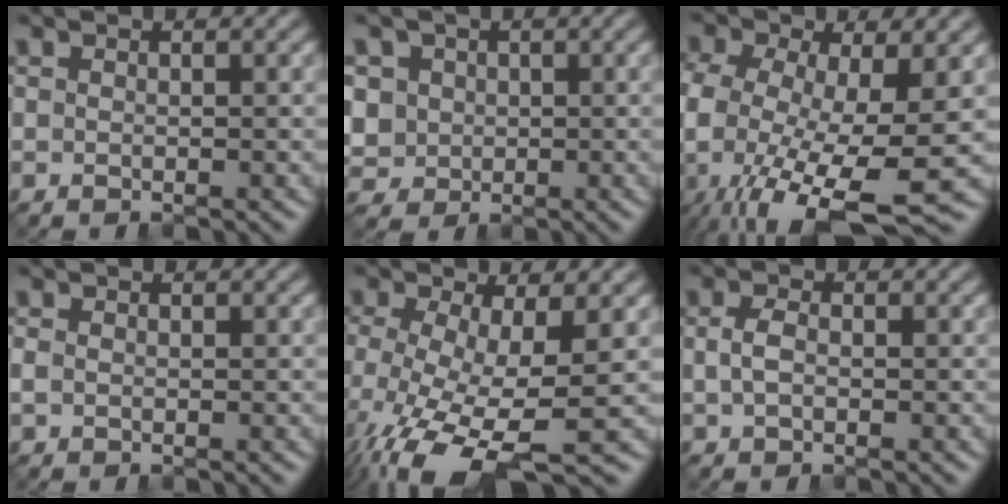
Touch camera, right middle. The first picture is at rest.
{"total": 5.2, "force": [1.2, 4.7, 1.9], "torque": [-0.052, 0.017, 0.017]}
{"total": 11.9, "force": [-3.8, 4.9, 10.2], "torque": [-0.208, -0.022, -0.066]}
{"total": 0.8, "force": [-0.1, 0.6, 0.4], "torque": [-0.010, -0.001, -0.003]}
{"total": 9.9, "force": [-3.7, 3.5, 8.4], "torque": [-0.172, -0.023, -0.066]}
{"total": 1.4, "force": [0.0, 0.7, 1.2], "torque": [-0.032, 0.006, -0.002]}